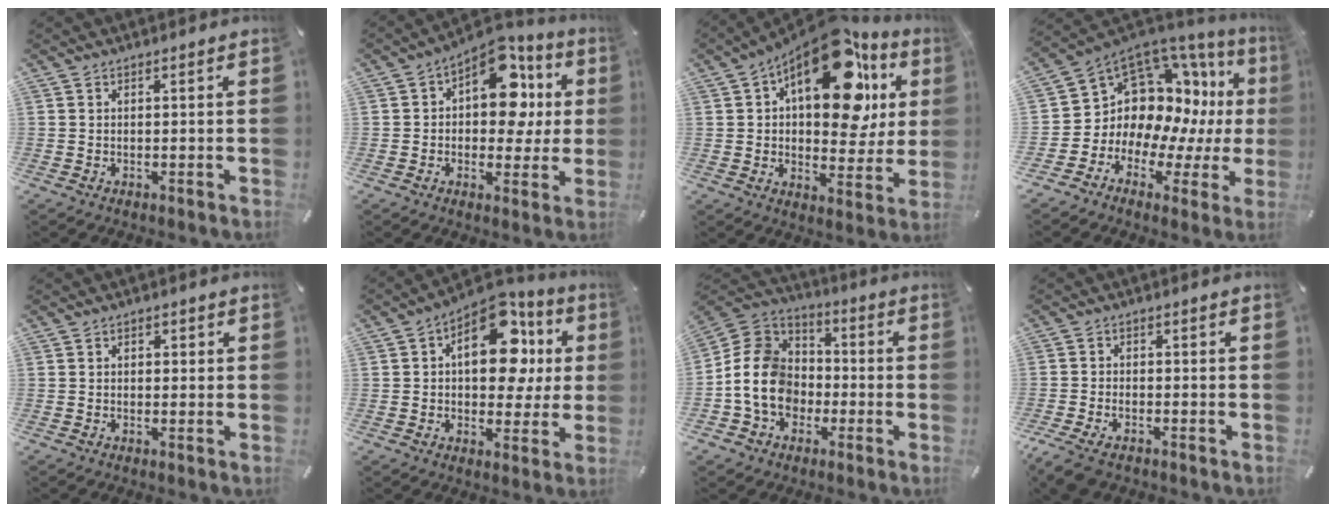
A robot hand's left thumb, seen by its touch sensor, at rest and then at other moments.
{"total": 15.2, "force": [4.8, 9.9, 10.5], "torque": [-0.148, -0.031, 0.086]}
{"total": 23.8, "force": [11.0, 12.6, 17.0], "torque": [-0.244, -0.064, 0.184]}
{"total": 12.9, "force": [4.2, 10.4, 6.4], "torque": [-0.127, -0.077, 0.085]}
{"total": 1.2, "force": [-0.1, 1.0, 0.7], "torque": [-0.005, 0.002, -0.006]}
{"total": 17.7, "force": [5.3, 10.4, 13.3], "torque": [-0.193, -0.027, 0.089]}
{"total": 13.8, "force": [-3.6, 11.7, 6.3], "torque": [-0.143, 0.032, -0.067]}
{"total": 4.2, "force": [-2.8, 2.3, 2.2], "torque": [-0.056, 0.008, -0.056]}